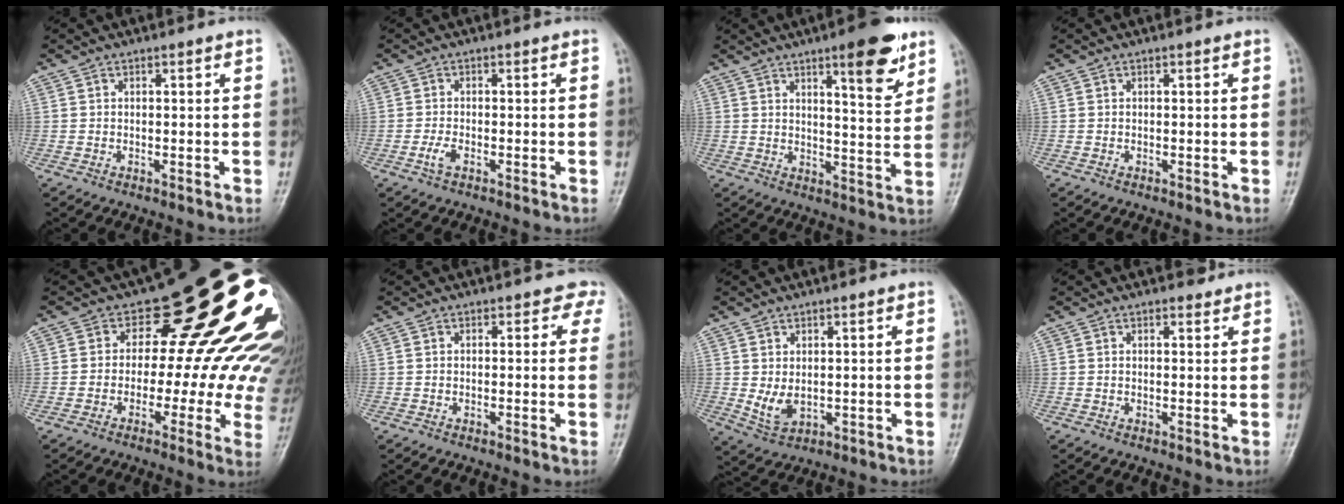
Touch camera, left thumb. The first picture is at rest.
{"total": 2.4, "force": [-0.9, 1.1, 1.9], "torque": [-0.040, 0.004, -0.020]}
{"total": 10.7, "force": [6.3, 2.6, 8.3], "torque": [-0.097, -0.037, 0.087]}
{"total": 0.0}
{"total": 21.1, "force": [4.5, 11.7, 17.0], "torque": [-0.153, 0.011, 0.045]}
{"total": 2.5, "force": [1.2, 1.8, 1.2], "torque": [0.020, -0.001, -0.003]}
{"total": 5.2, "force": [0.7, 3.1, 4.1], "torque": [-0.071, -0.009, 0.025]}
{"total": 1.9, "force": [1.5, 0.9, 0.7], "torque": [0.000, -0.008, 0.016]}